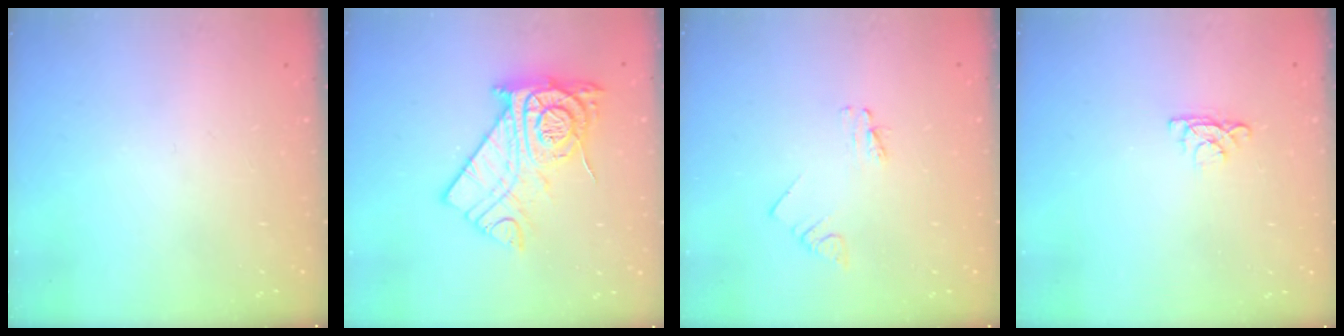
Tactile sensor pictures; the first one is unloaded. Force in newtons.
{"total": 16.3, "press": 16.3, "slide": 1.3}
{"total": 1.6, "press": 1.6, "slide": 0.2}
{"total": 4.0, "press": 4.0, "slide": 0.5}